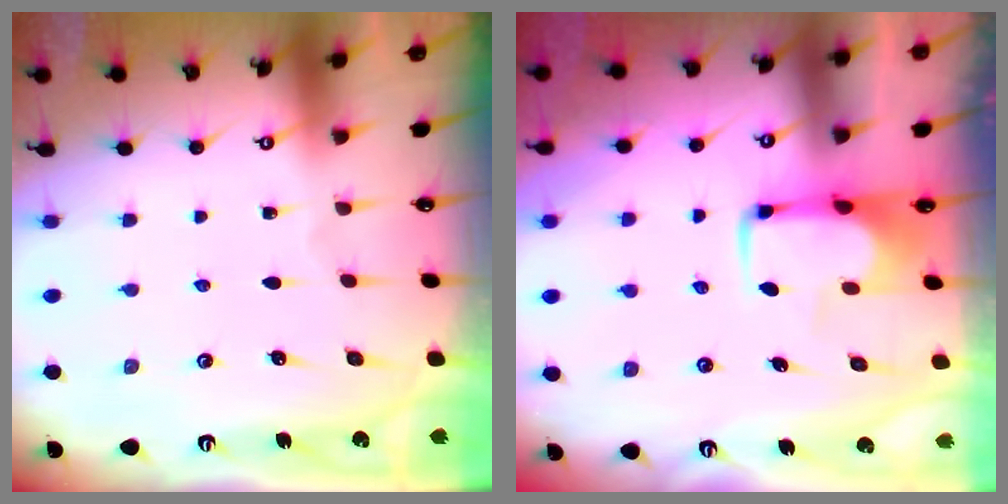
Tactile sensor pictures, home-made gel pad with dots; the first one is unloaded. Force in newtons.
{"total": 2.0, "press": 1.9, "slide": 0.4}